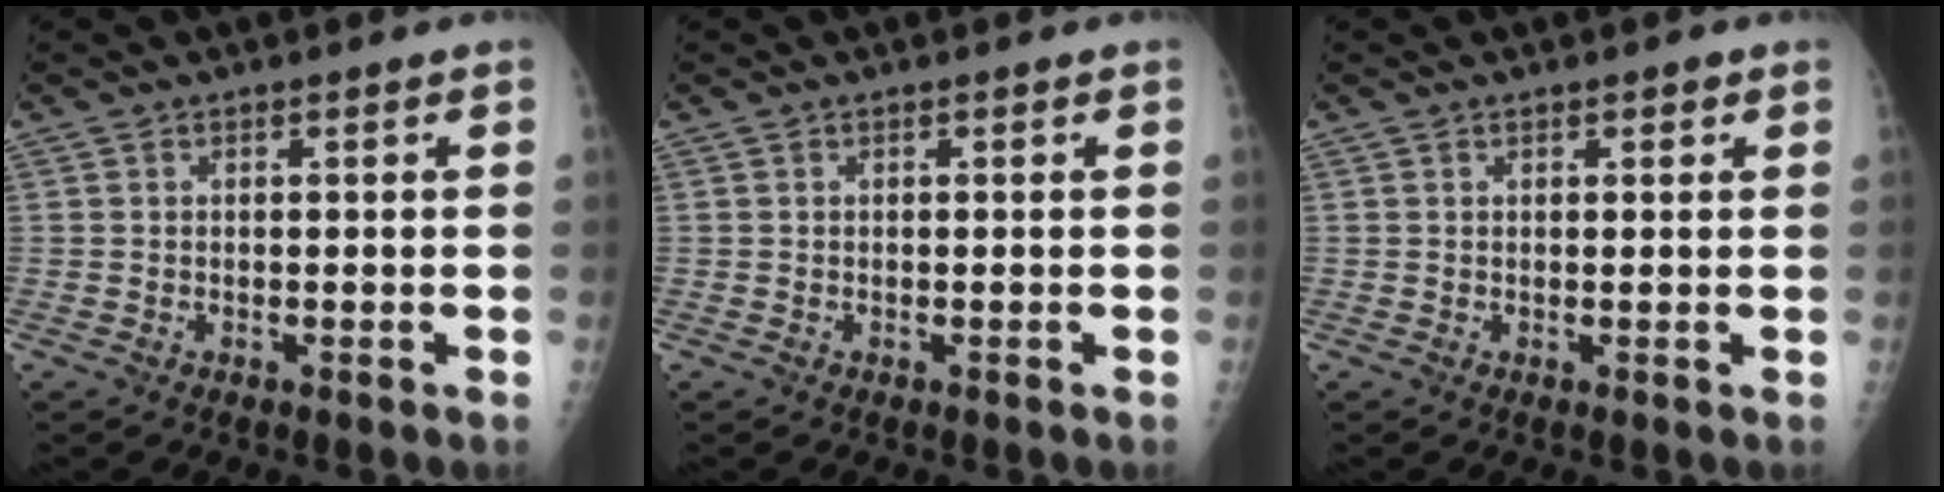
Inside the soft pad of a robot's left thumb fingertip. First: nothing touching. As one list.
[{"total": 0.0}, {"total": 1.3, "force": [0.8, 0.7, 0.8], "torque": [-0.002, -0.002, 0.009]}]